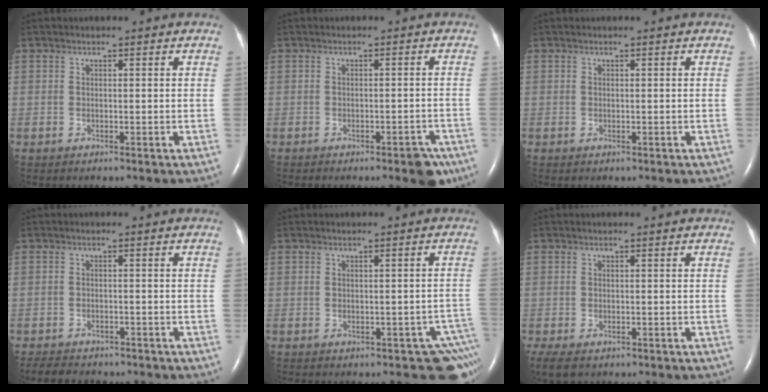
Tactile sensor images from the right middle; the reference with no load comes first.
{"total": 3.8, "force": [-2.7, 1.0, 2.5], "torque": [-0.020, 0.009, -0.032]}
{"total": 0.0}
{"total": 6.3, "force": [-5.5, 2.2, 2.1], "torque": [-0.038, -0.008, -0.075]}
{"total": 4.8, "force": [-3.4, 2.0, 2.7], "torque": [-0.010, 0.012, -0.038]}
{"total": 6.7, "force": [-4.2, 3.9, 3.5], "torque": [-0.087, -0.015, -0.064]}